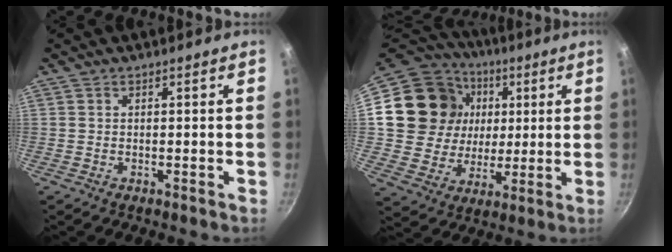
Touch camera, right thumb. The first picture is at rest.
{"total": 21.2, "force": [4.5, 18.3, 9.6], "torque": [-0.167, 0.014, 0.085]}